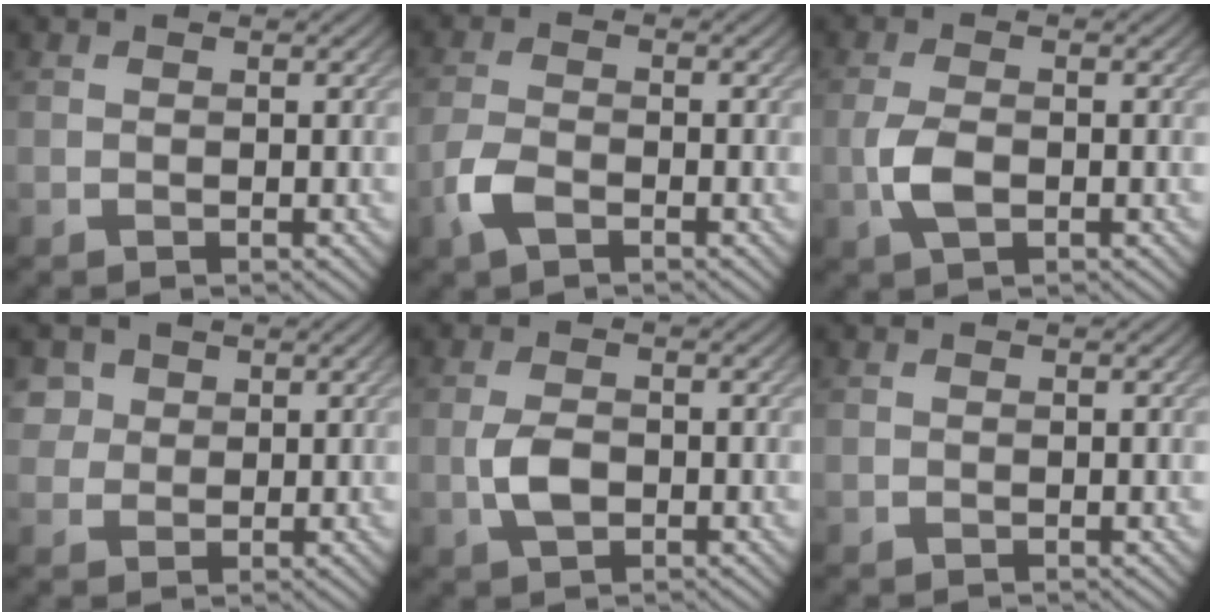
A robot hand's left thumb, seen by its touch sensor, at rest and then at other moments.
{"total": 3.6, "force": [-2.1, 1.5, 2.6], "torque": [-0.067, -0.001, -0.052]}
{"total": 3.5, "force": [-0.9, 1.5, 3.0], "torque": [-0.071, -0.002, -0.024]}
{"total": 2.9, "force": [1.4, 2.4, 0.7], "torque": [-0.027, -0.005, 0.034]}
{"total": 3.3, "force": [-0.8, 1.8, 2.6], "torque": [-0.057, 0.000, -0.018]}
{"total": 0.0}